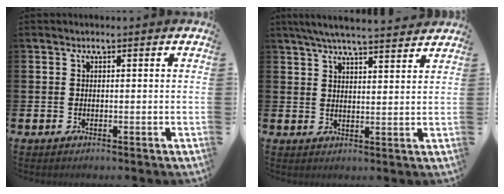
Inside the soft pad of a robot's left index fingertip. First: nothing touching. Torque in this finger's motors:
{"motor_torque": [0.96, -1.18, 0.19, 0.06]}